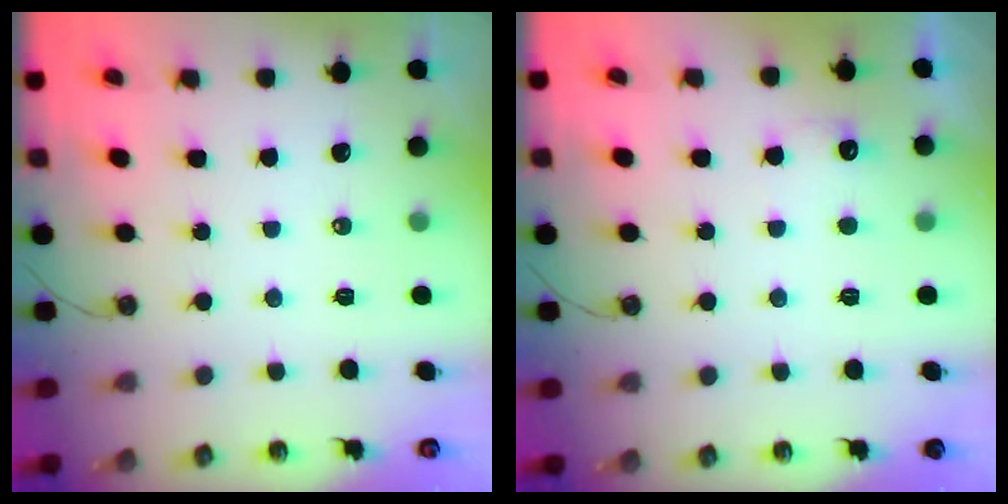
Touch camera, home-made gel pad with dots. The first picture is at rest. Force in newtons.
{"total": 5.0, "press": 4.8, "slide": 1.1}